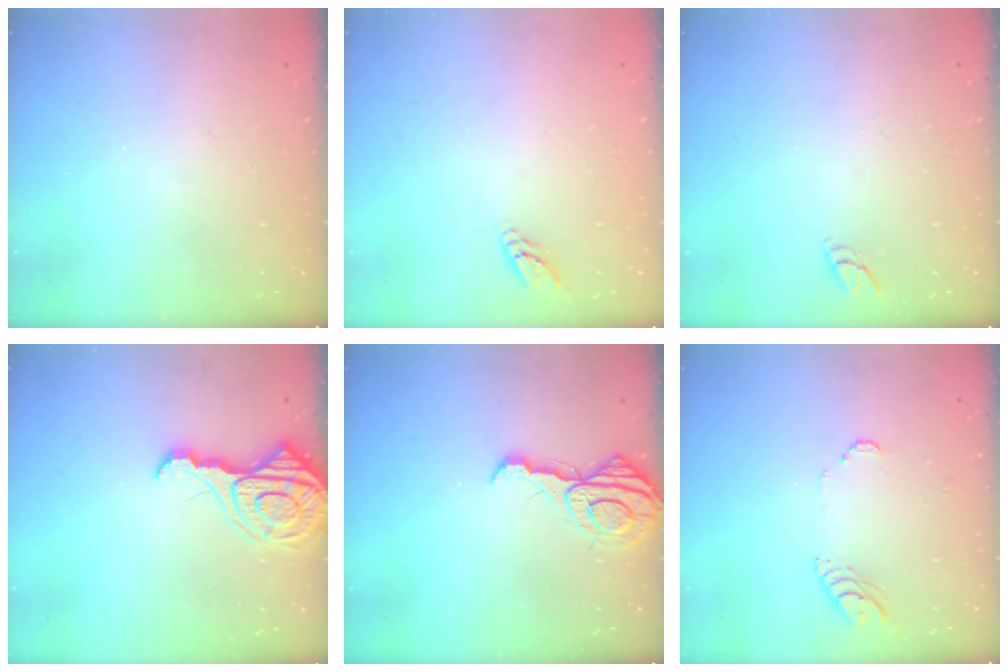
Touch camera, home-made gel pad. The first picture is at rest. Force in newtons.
{"total": 4.8, "press": 4.8, "slide": 0.2}
{"total": 4.8, "press": 4.7, "slide": 0.4}
{"total": 12.8, "press": 12.8, "slide": 1.3}
{"total": 11.1, "press": 11.1, "slide": 1.2}
{"total": 5.0, "press": 5.0, "slide": 0.6}